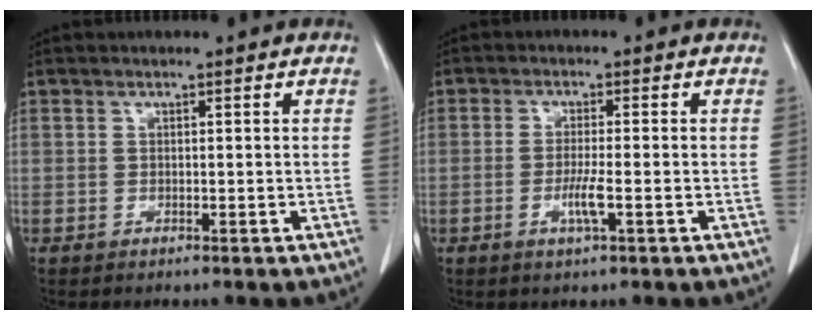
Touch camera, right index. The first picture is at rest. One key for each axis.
{"total": 3.6, "fx": -1.2, "fy": 0.1, "fz": 3.4, "tx": -0.068, "ty": -0.006, "tz": -0.022}